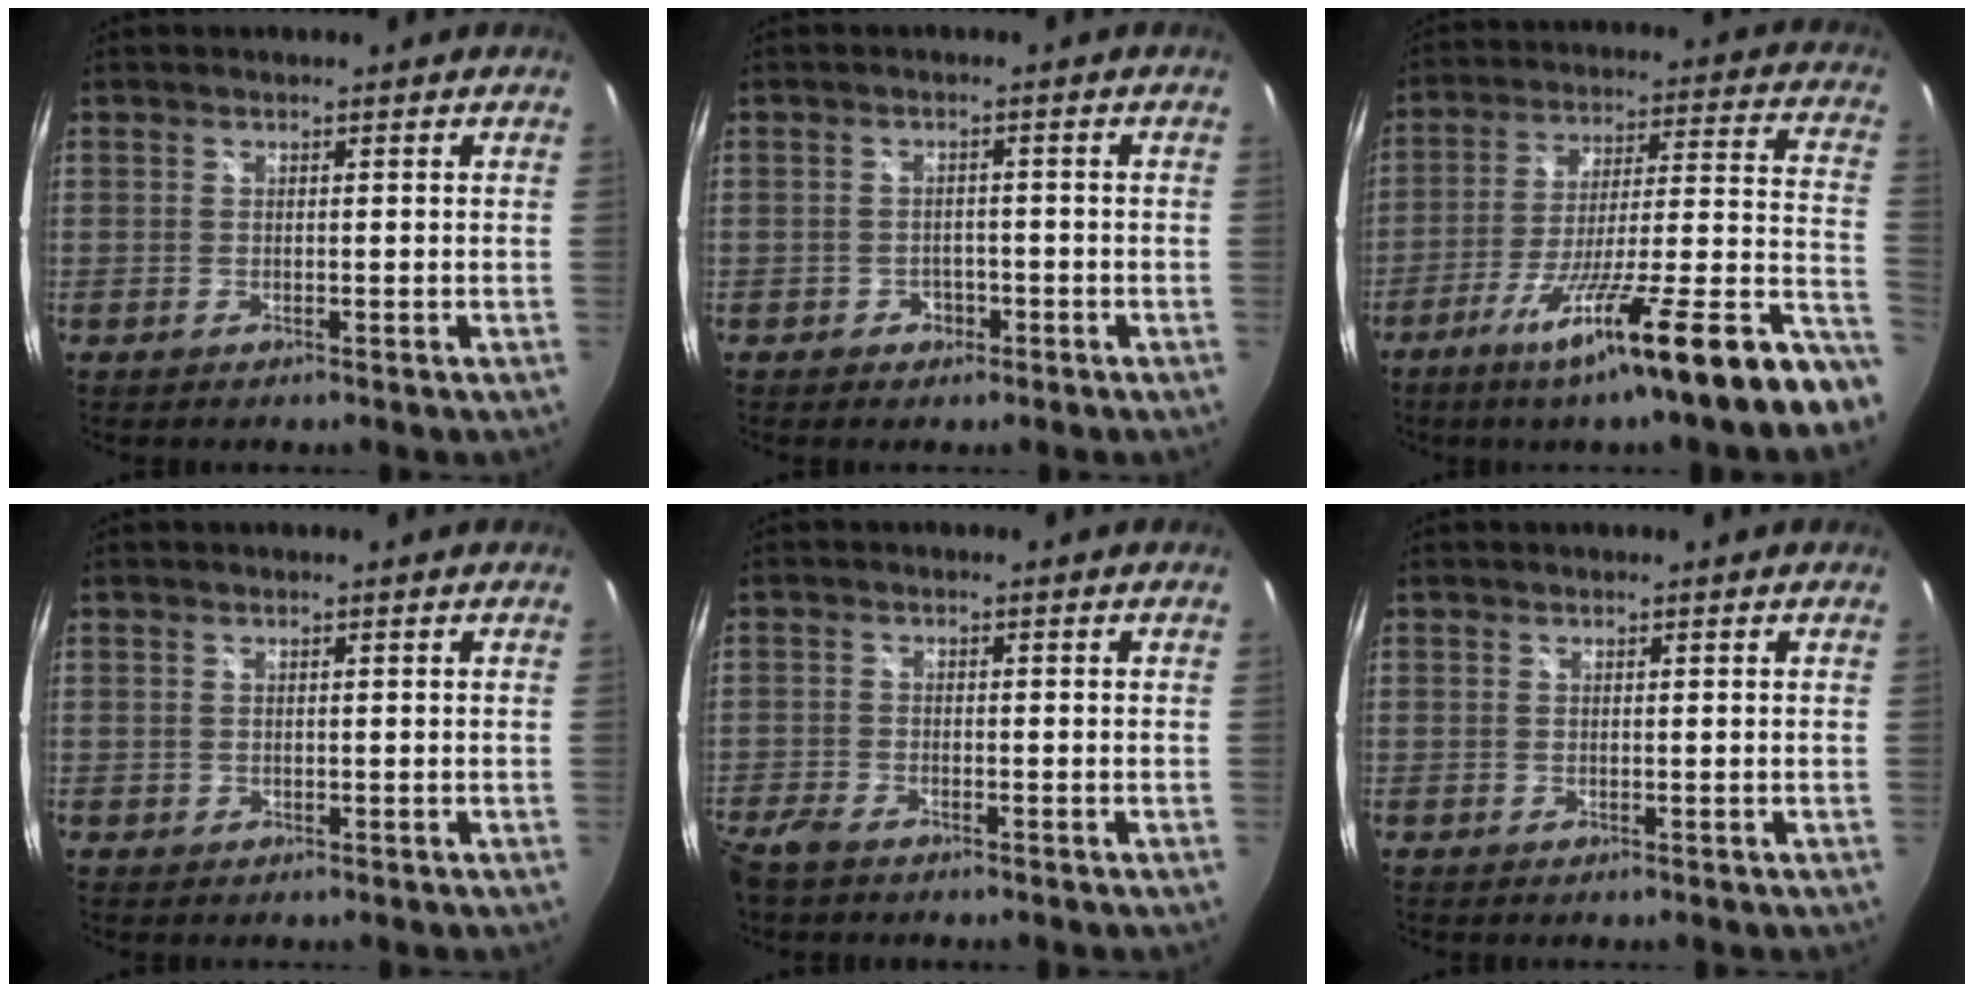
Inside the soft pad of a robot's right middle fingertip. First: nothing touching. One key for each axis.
{"total": 2.9, "fx": -1.5, "fy": 2.4, "fz": 0.6, "tx": -0.014, "ty": 0.003, "tz": -0.023}
{"total": 24.6, "fx": -17.2, "fy": -0.8, "fz": 17.6, "tx": -0.252, "ty": -0.047, "tz": -0.268}
{"total": 0.5, "fx": 0.0, "fy": 0.5, "fz": 0.1, "tx": 0.000, "ty": -0.001, "tz": 0.000}
{"total": 4.9, "fx": -3.9, "fy": 1.8, "fz": 2.3, "tx": -0.068, "ty": -0.017, "tz": -0.079}
{"total": 0.0}